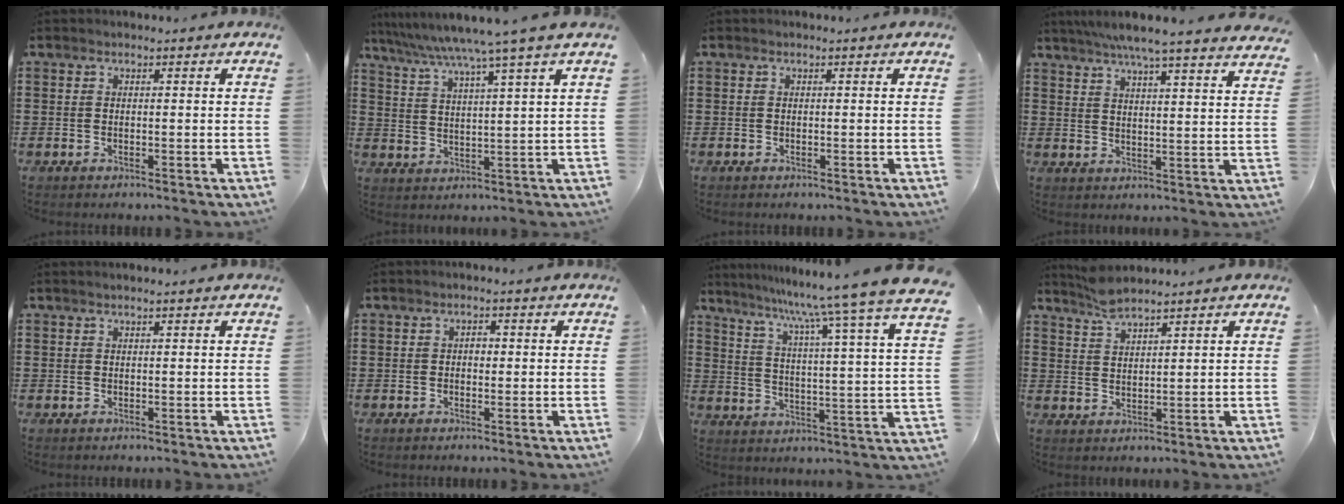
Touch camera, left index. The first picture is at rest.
{"total": 6.0, "force": [4.9, -1.3, 3.3], "torque": [-0.083, -0.032, 0.076]}
{"total": 0.0}
{"total": 6.1, "force": [5.4, -0.7, 2.7], "torque": [-0.071, -0.024, 0.092]}
{"total": 0.5, "force": [0.4, 0.0, 0.3], "torque": [-0.006, 0.000, 0.008]}
{"total": 1.2, "force": [0.1, 0.8, 1.0], "torque": [-0.020, 0.006, -0.001]}
{"total": 9.2, "force": [8.1, -2.3, 3.7], "torque": [-0.090, -0.073, 0.122]}
{"total": 3.6, "force": [3.2, 0.6, 1.4], "torque": [-0.038, -0.005, 0.060]}